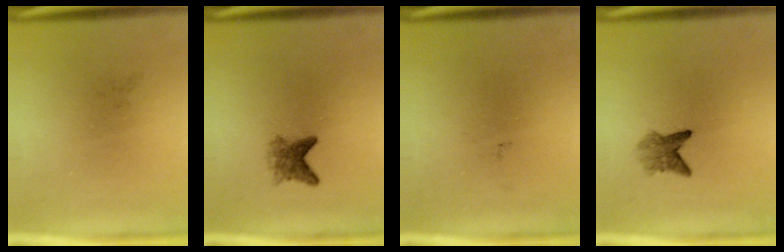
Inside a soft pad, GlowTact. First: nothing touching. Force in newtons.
{"total": 2.9}
{"total": 0.0}
{"total": 2.6}